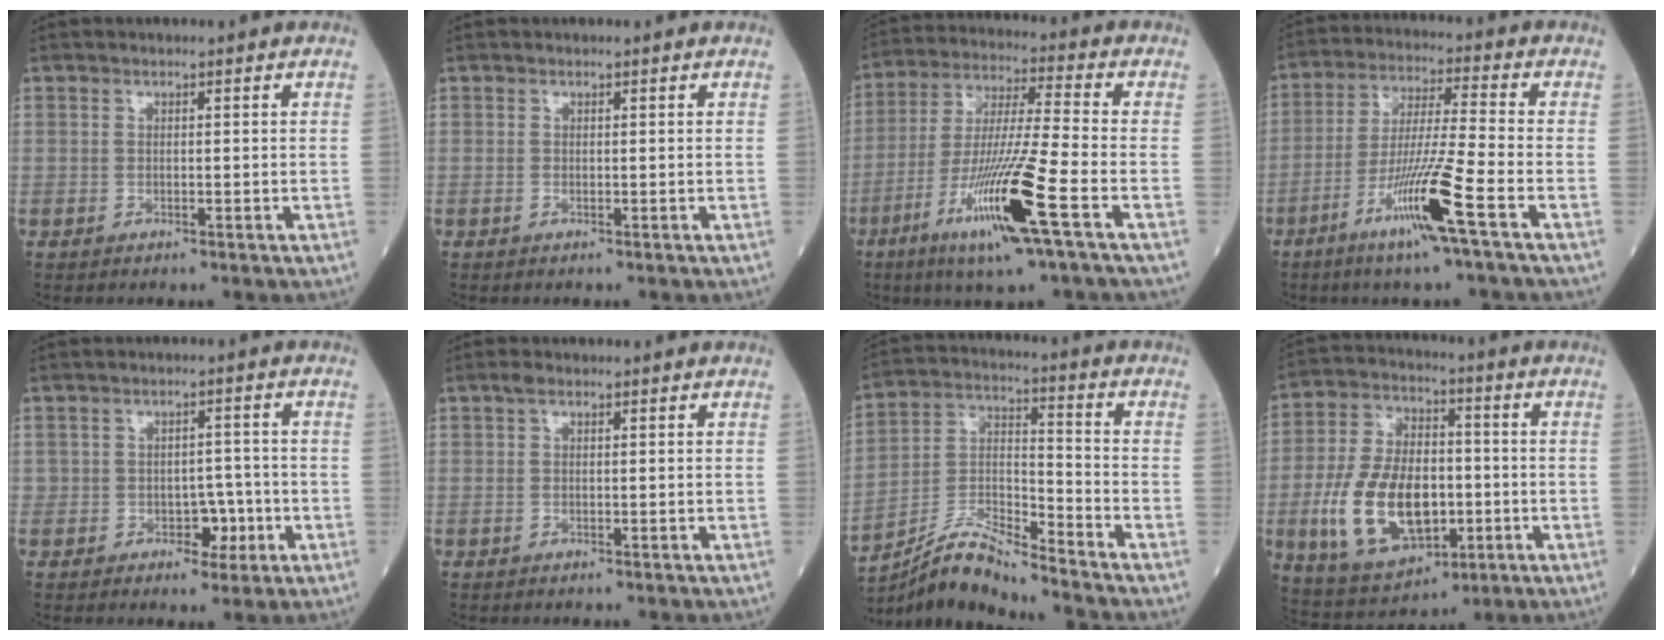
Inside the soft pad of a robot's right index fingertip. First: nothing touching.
{"total": 0.0}
{"total": 15.2, "force": [-6.6, -0.5, 13.7], "torque": [-0.276, -0.023, -0.120]}
{"total": 11.3, "force": [-5.6, -1.3, 9.7], "torque": [-0.188, -0.017, -0.106]}
{"total": 3.8, "force": [-1.3, 2.8, 2.3], "torque": [-0.022, 0.010, -0.013]}
{"total": 0.8, "force": [0.5, 0.2, 0.6], "torque": [-0.016, 0.010, 0.007]}
{"total": 10.1, "force": [-9.3, -0.3, 3.9], "torque": [-0.083, 0.012, -0.172]}
{"total": 16.0, "force": [-3.2, 8.8, 13.0], "torque": [-0.270, 0.007, -0.043]}